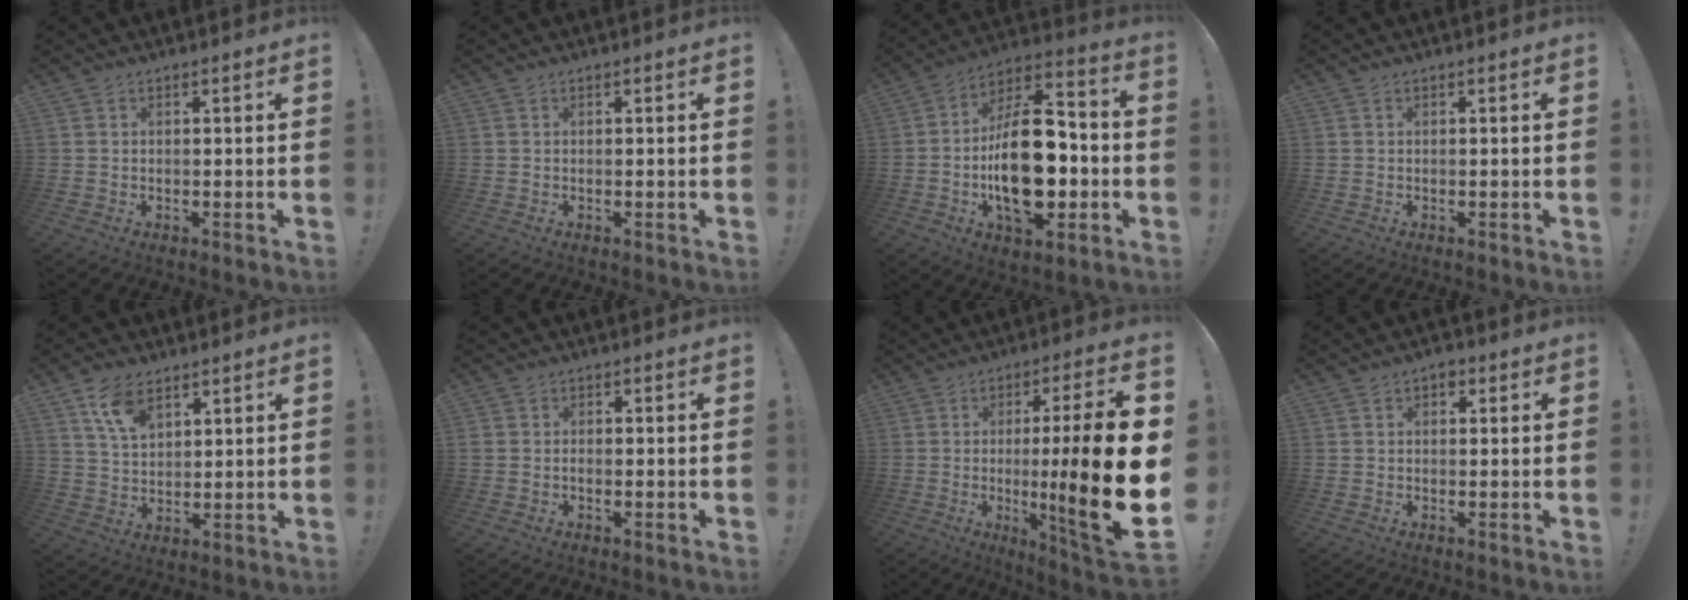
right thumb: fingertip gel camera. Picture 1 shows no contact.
{"total": 0.0}
{"total": 24.8, "force": [-4.0, 13.2, 20.6], "torque": [-0.355, 0.024, -0.056]}
{"total": 0.0}
{"total": 9.0, "force": [5.7, 5.0, 4.9], "torque": [-0.089, -0.020, 0.109]}
{"total": 0.9, "force": [-0.7, 0.6, 0.1], "torque": [-0.006, 0.004, -0.012]}
{"total": 22.8, "force": [-2.4, 1.5, 22.6], "torque": [-0.374, -0.011, -0.042]}
{"total": 2.3, "force": [0.8, 1.7, 1.4], "torque": [-0.012, 0.000, 0.011]}